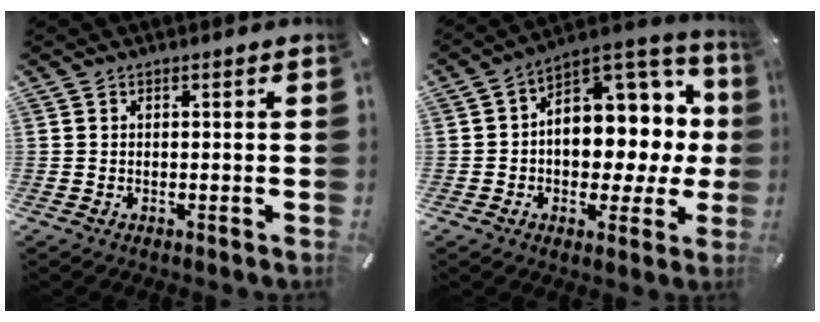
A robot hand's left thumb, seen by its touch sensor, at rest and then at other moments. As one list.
[{"total": 11.7, "force": [1.3, 9.3, 7.0], "torque": [-0.073, -0.031, 0.028]}]